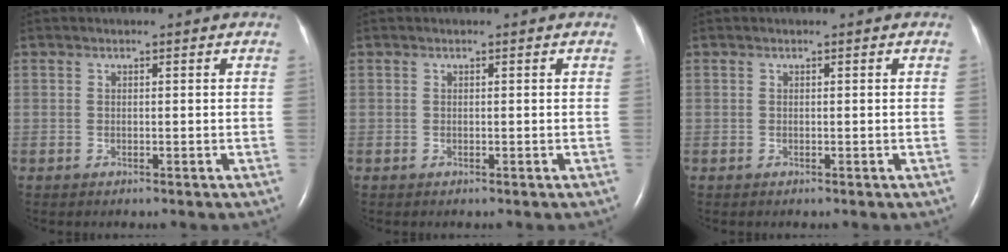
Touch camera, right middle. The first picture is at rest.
{"total": 0.0}
{"total": 0.0}